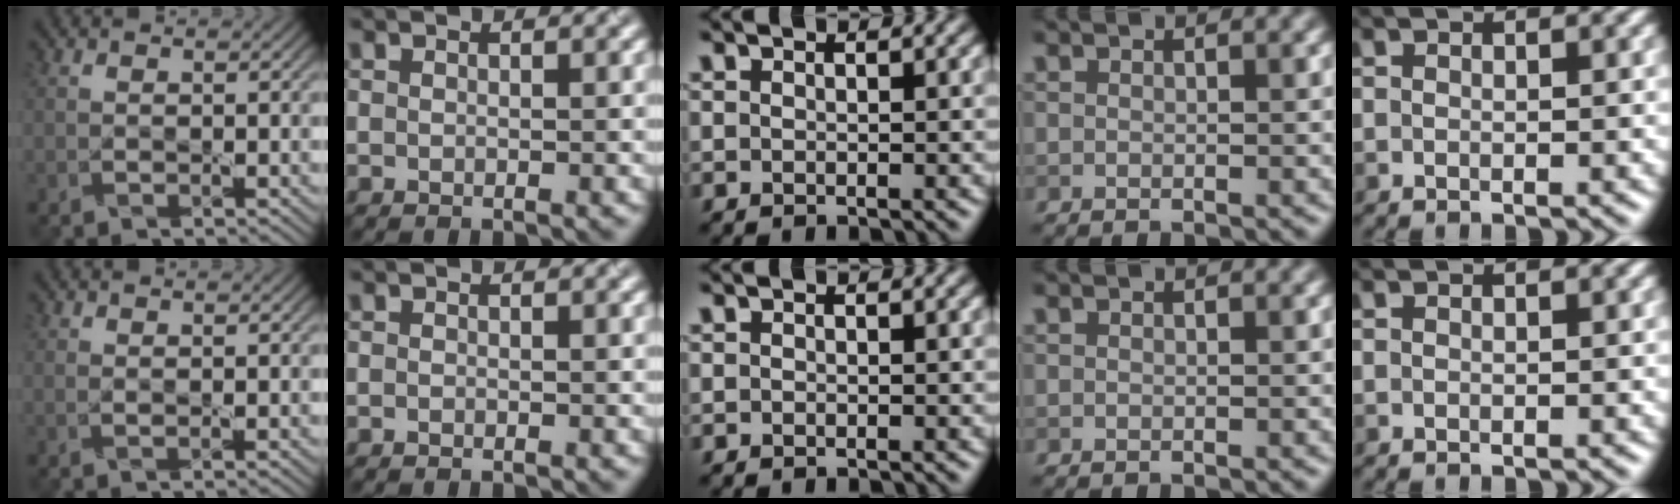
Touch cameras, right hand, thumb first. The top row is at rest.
{"thumb": {"total": 0.7, "force": [0.5, 0.0, 0.4], "torque": [-0.011, 0.002, 0.009]}}